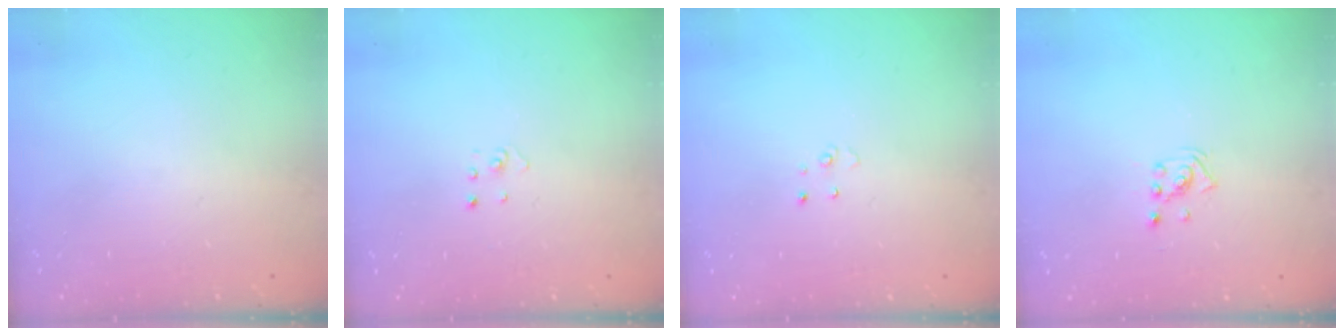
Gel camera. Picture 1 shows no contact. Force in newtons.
{"total": 1.5, "press": 1.5, "slide": 0.1}
{"total": 2.5, "press": 2.5, "slide": 0.2}
{"total": 1.9, "press": 1.9, "slide": 0.1}